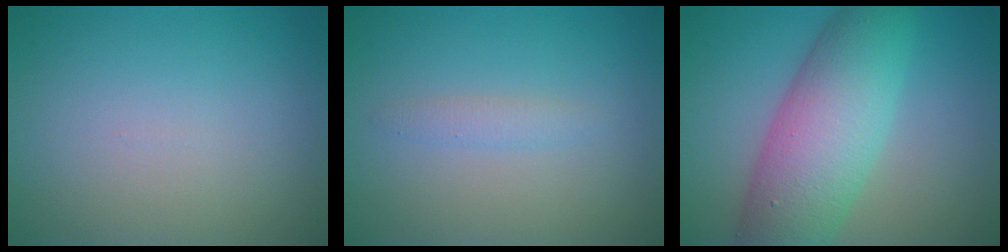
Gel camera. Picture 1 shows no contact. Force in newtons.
{"total": 1.2, "press": 1.2, "slide": 0.1}
{"total": 9.4, "press": 9.4, "slide": 0.3}